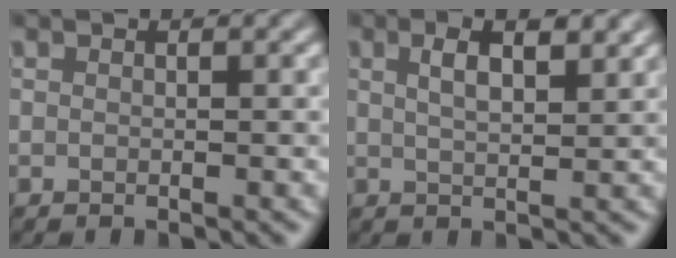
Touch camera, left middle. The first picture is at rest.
{"total": 3.7, "force": [1.8, 1.2, 3.0], "torque": [-0.048, 0.009, 0.028]}